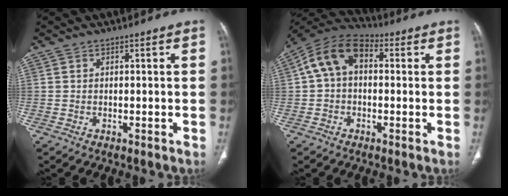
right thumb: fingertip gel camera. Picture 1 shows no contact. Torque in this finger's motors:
{"motor_torque": [0.23, 0.23, 0.48, 0.04, 0.16]}